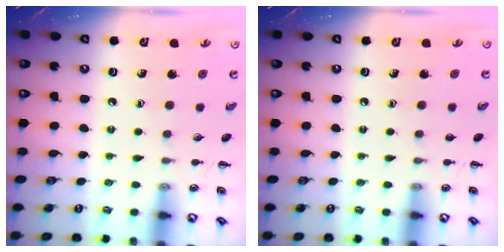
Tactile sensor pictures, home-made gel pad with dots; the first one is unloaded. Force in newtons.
{"total": 0.0}